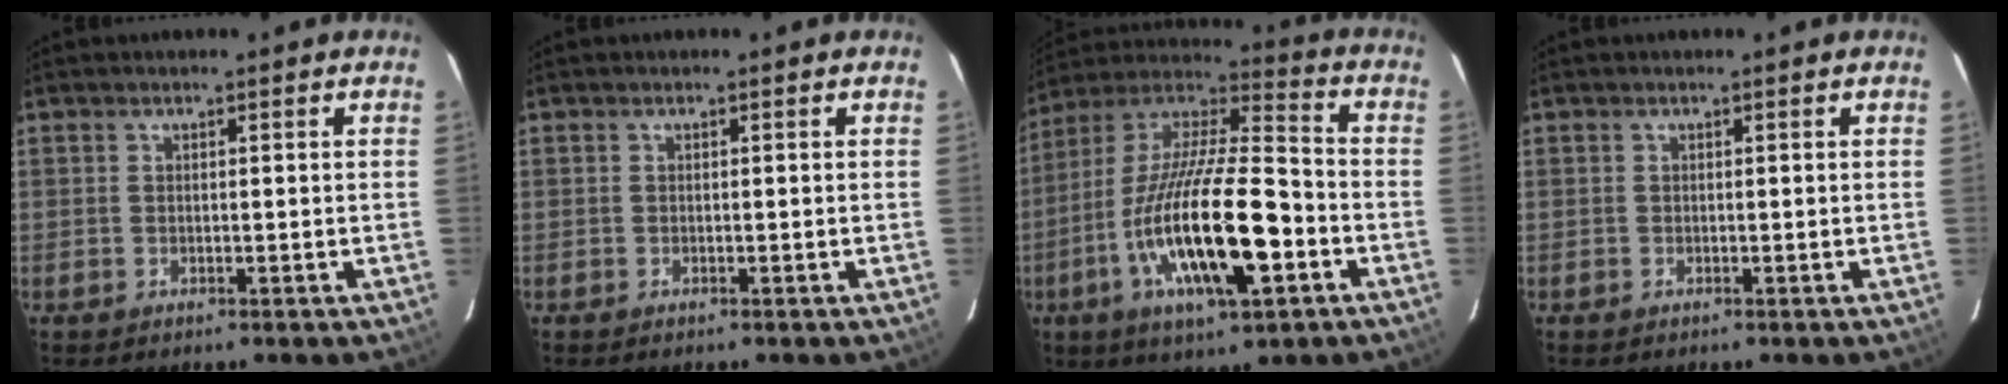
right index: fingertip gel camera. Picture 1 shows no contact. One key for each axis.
{"total": 0.0}
{"total": 23.0, "fx": -7.9, "fy": 6.1, "fz": 20.7, "tx": -0.387, "ty": -0.025, "tz": -0.142}
{"total": 0.0}